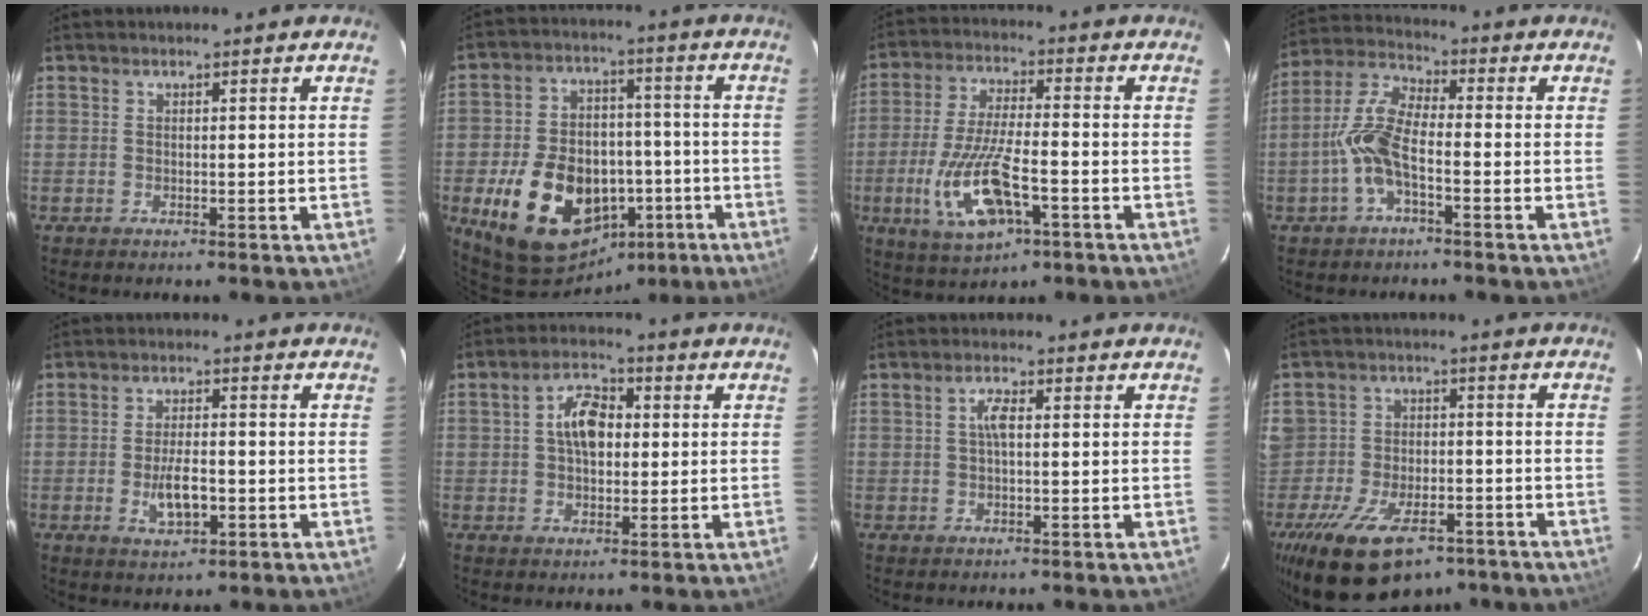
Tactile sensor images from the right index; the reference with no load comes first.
{"total": 19.9, "force": [-8.5, 13.4, 11.9], "torque": [-0.240, 0.029, -0.110]}
{"total": 13.8, "force": [-5.0, 4.9, 11.9], "torque": [-0.254, -0.015, -0.086]}
{"total": 8.8, "force": [-2.8, 3.1, 7.7], "torque": [-0.174, 0.011, -0.060]}
{"total": 5.9, "force": [-1.7, 2.4, 5.2], "torque": [-0.103, -0.004, -0.023]}
{"total": 6.8, "force": [0.7, 4.1, 5.4], "torque": [-0.095, 0.022, 0.012]}
{"total": 2.4, "force": [0.2, 0.8, 2.3], "torque": [-0.048, 0.007, 0.003]}
{"total": 17.0, "force": [-10.9, 9.5, 9.0], "torque": [-0.198, -0.009, -0.171]}